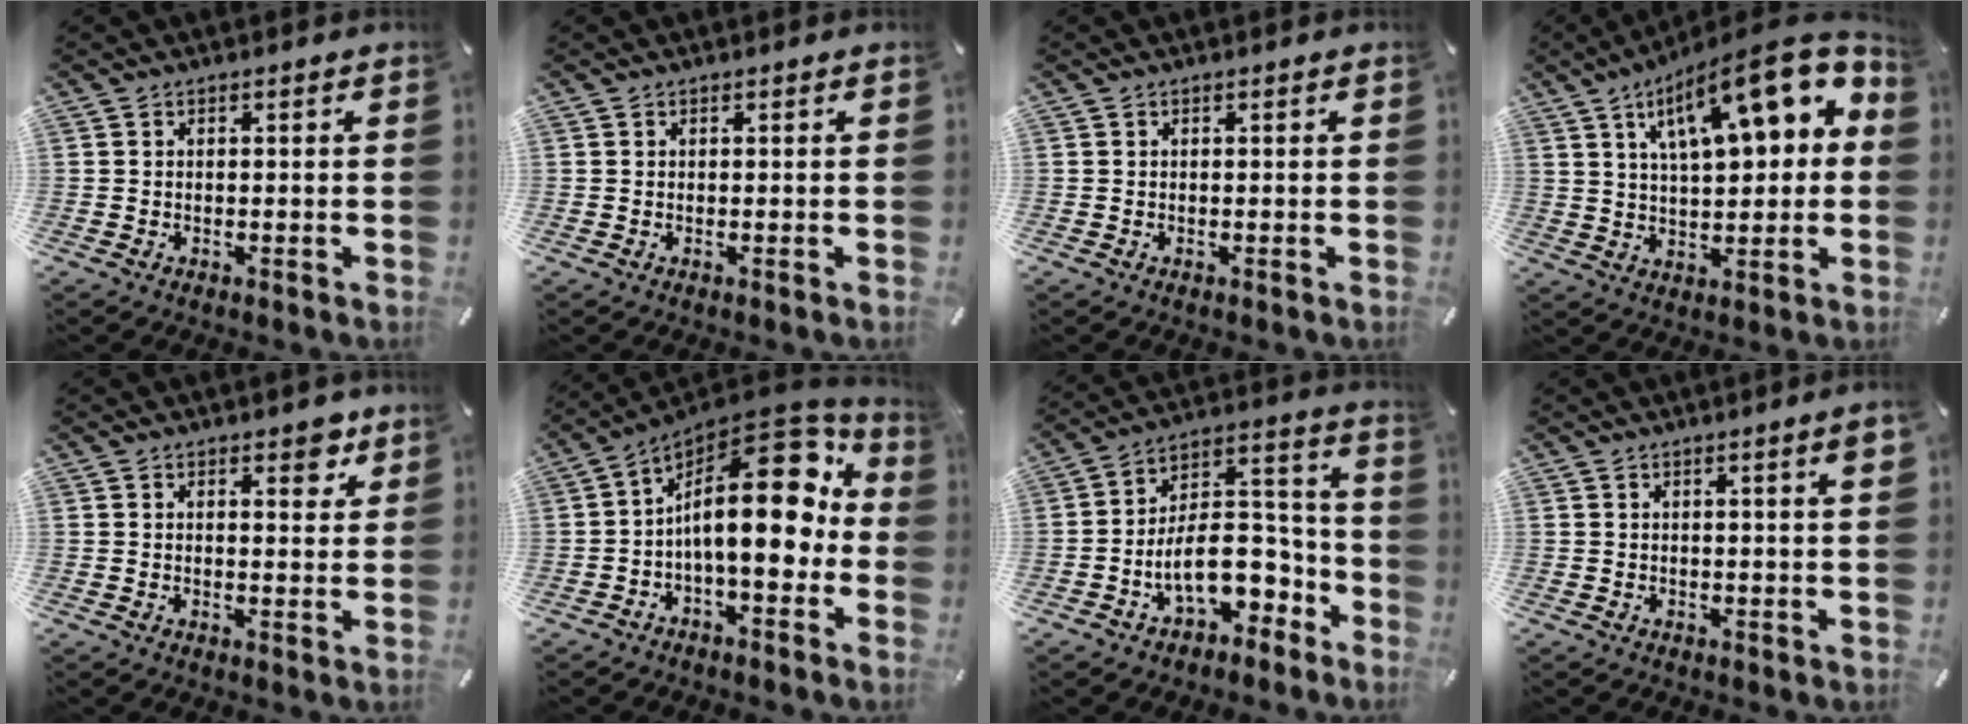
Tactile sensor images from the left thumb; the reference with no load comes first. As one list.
[{"total": 0.0}, {"total": 0.0}, {"total": 19.0, "force": [9.1, 7.2, 15.0], "torque": [-0.232, -0.046, 0.145]}, {"total": 4.8, "force": [3.1, 2.4, 2.8], "torque": [-0.016, -0.019, 0.044]}, {"total": 20.7, "force": [2.6, 9.5, 18.2], "torque": [-0.288, -0.042, 0.040]}, {"total": 14.2, "force": [-4.9, 9.5, 9.3], "torque": [-0.140, 0.001, -0.084]}, {"total": 3.4, "force": [1.0, 0.2, 3.2], "torque": [-0.059, 0.000, 0.016]}]